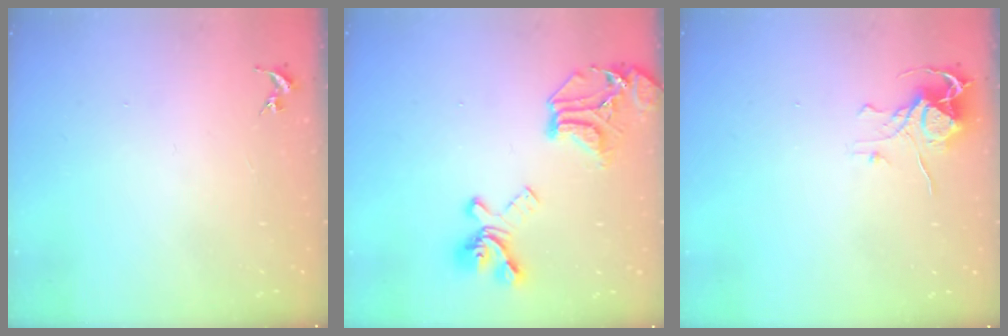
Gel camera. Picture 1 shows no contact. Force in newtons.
{"total": 21.7, "press": 21.6, "slide": 2.0}
{"total": 8.0, "press": 8.0, "slide": 0.6}